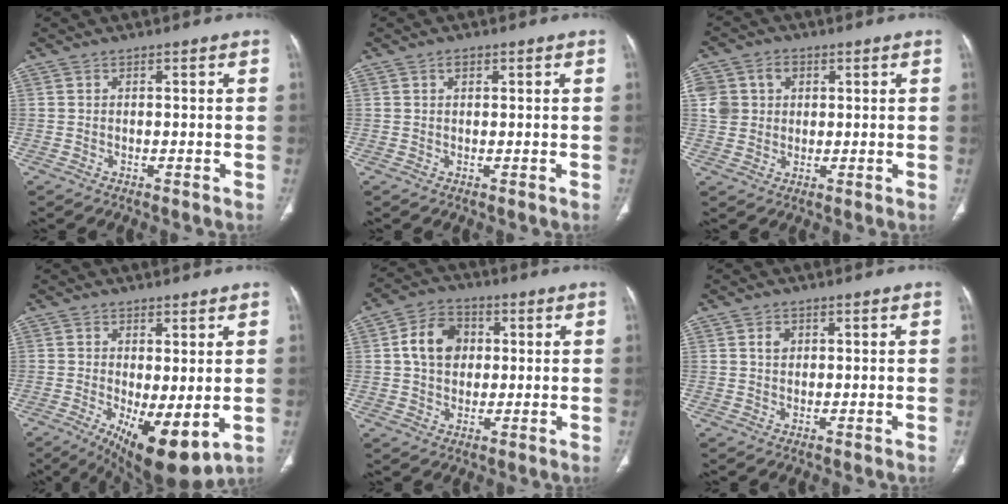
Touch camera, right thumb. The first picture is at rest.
{"total": 1.3, "force": [0.6, 0.7, 0.8], "torque": [-0.012, 0.002, 0.009]}
{"total": 7.6, "force": [1.9, 6.6, 3.4], "torque": [-0.050, 0.007, 0.040]}
{"total": 11.9, "force": [-2.5, 4.5, 10.7], "torque": [-0.166, -0.025, -0.023]}
{"total": 9.3, "force": [1.5, 7.2, 5.7], "torque": [-0.077, 0.010, 0.020]}
{"total": 1.9, "force": [0.6, 1.4, 1.0], "torque": [-0.012, -0.001, 0.010]}